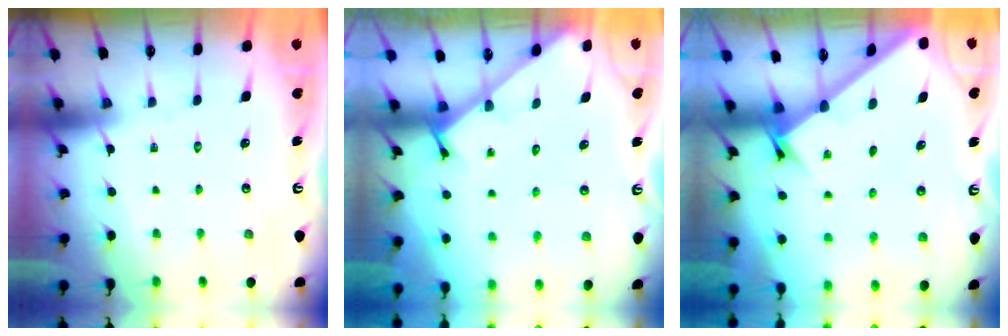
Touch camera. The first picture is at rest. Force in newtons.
{"total": 1.5, "press": 1.5, "slide": 0.1}
{"total": 1.8, "press": 1.8, "slide": 0.1}